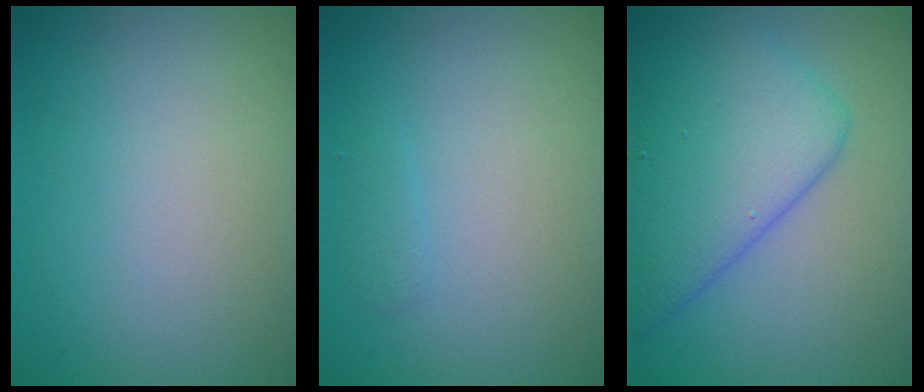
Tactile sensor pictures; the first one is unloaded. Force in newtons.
{"total": 0.7, "press": 0.7, "slide": 0.1}
{"total": 8.1, "press": 8.1, "slide": 0.1}